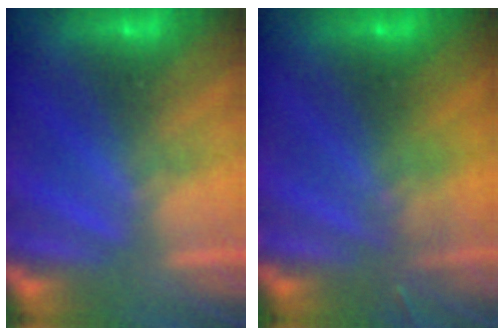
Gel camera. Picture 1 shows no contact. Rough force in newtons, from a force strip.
{"total": 2.7}